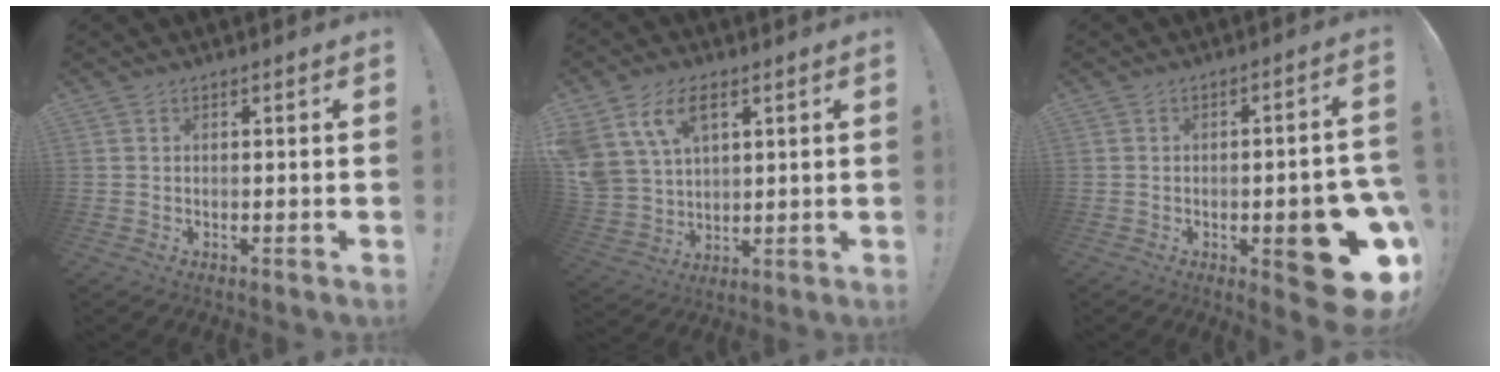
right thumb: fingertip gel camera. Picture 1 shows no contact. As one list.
[{"total": 12.4, "force": [6.5, 8.1, 6.7], "torque": [-0.145, -0.023, 0.129]}, {"total": 17.6, "force": [-5.6, 6.2, 15.5], "torque": [-0.167, 0.015, -0.066]}]